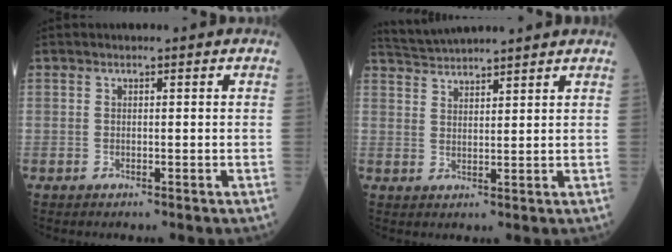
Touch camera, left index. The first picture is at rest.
{"total": 7.2, "force": [6.9, -0.3, 2.0], "torque": [-0.045, 0.034, 0.116]}